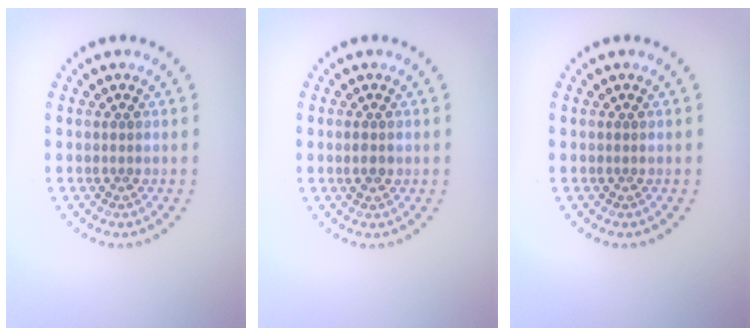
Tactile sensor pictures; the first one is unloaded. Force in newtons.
{"total": 1.0, "press": 1.0, "slide": 0.1}
{"total": 0.0}